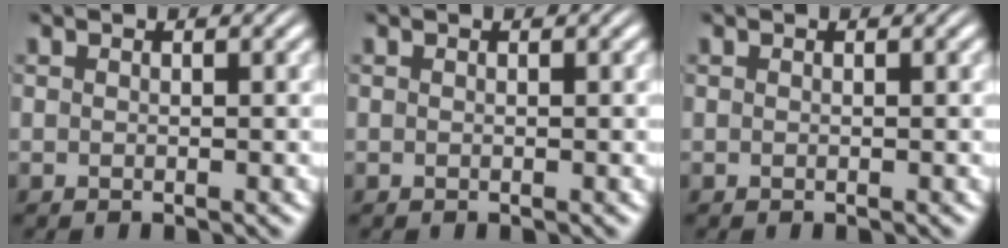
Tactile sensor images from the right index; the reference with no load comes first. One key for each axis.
{"total": 0.0}
{"total": 0.0}